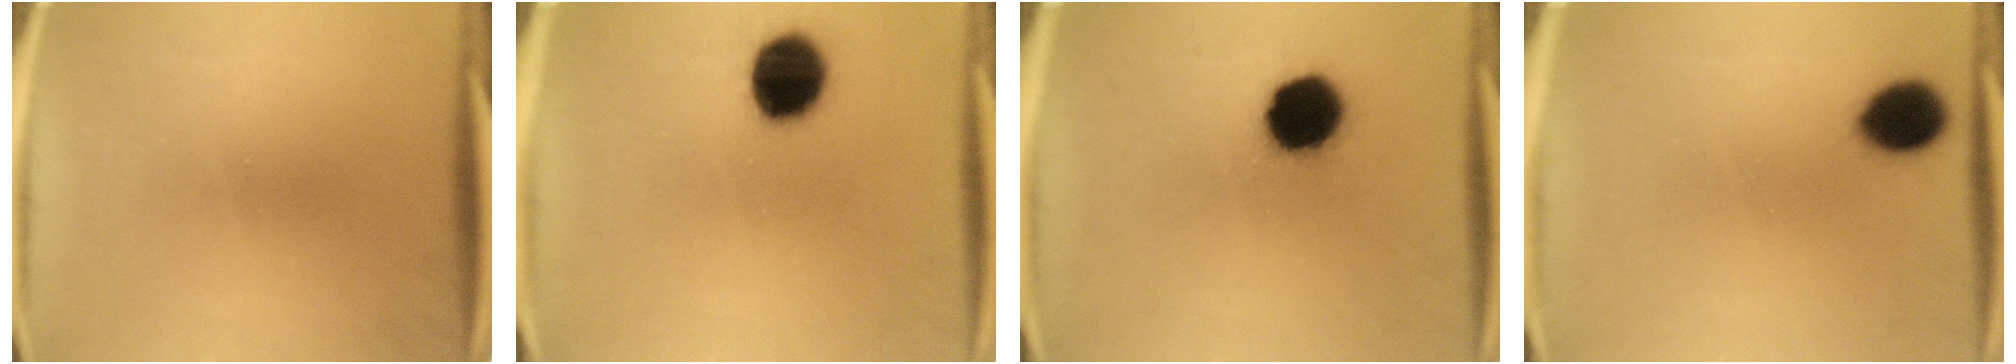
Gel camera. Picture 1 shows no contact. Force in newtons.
{"total": 13.7}
{"total": 14.6}
{"total": 9.6}